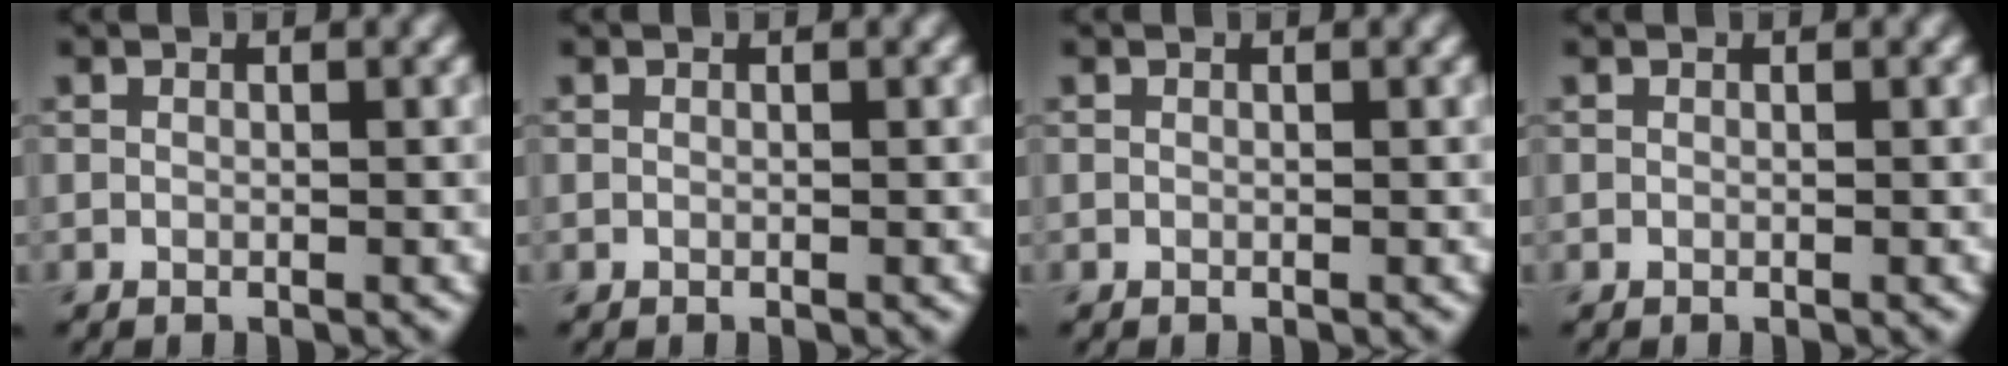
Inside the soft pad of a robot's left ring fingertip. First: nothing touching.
{"total": 0.0}
{"total": 0.0}
{"total": 0.0}